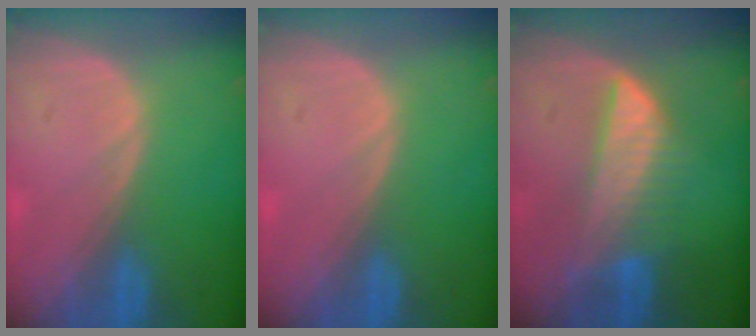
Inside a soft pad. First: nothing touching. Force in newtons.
{"total": 0.0}
{"total": 6.4, "press": 6.3, "slide": 1.0}